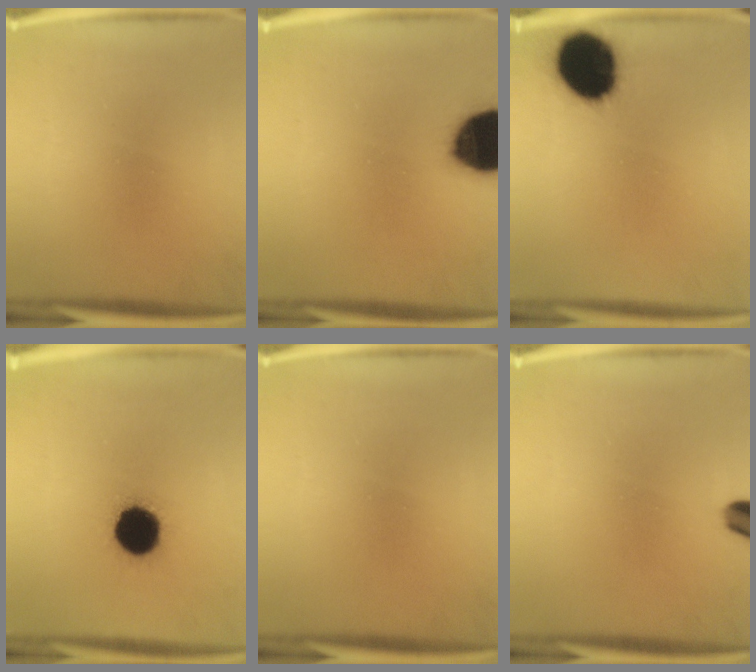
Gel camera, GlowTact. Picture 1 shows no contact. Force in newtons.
{"total": 19.6}
{"total": 17.8}
{"total": 14.9}
{"total": 0.0}
{"total": 4.0}